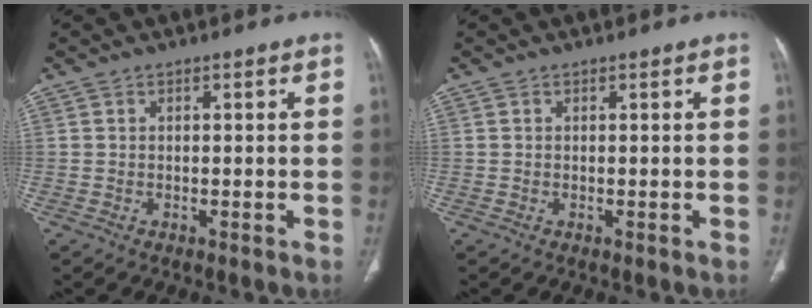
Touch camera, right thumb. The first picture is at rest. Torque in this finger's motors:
{"motor_torque": [0.04, -0.25, 0.30, 0.15, 0.04]}